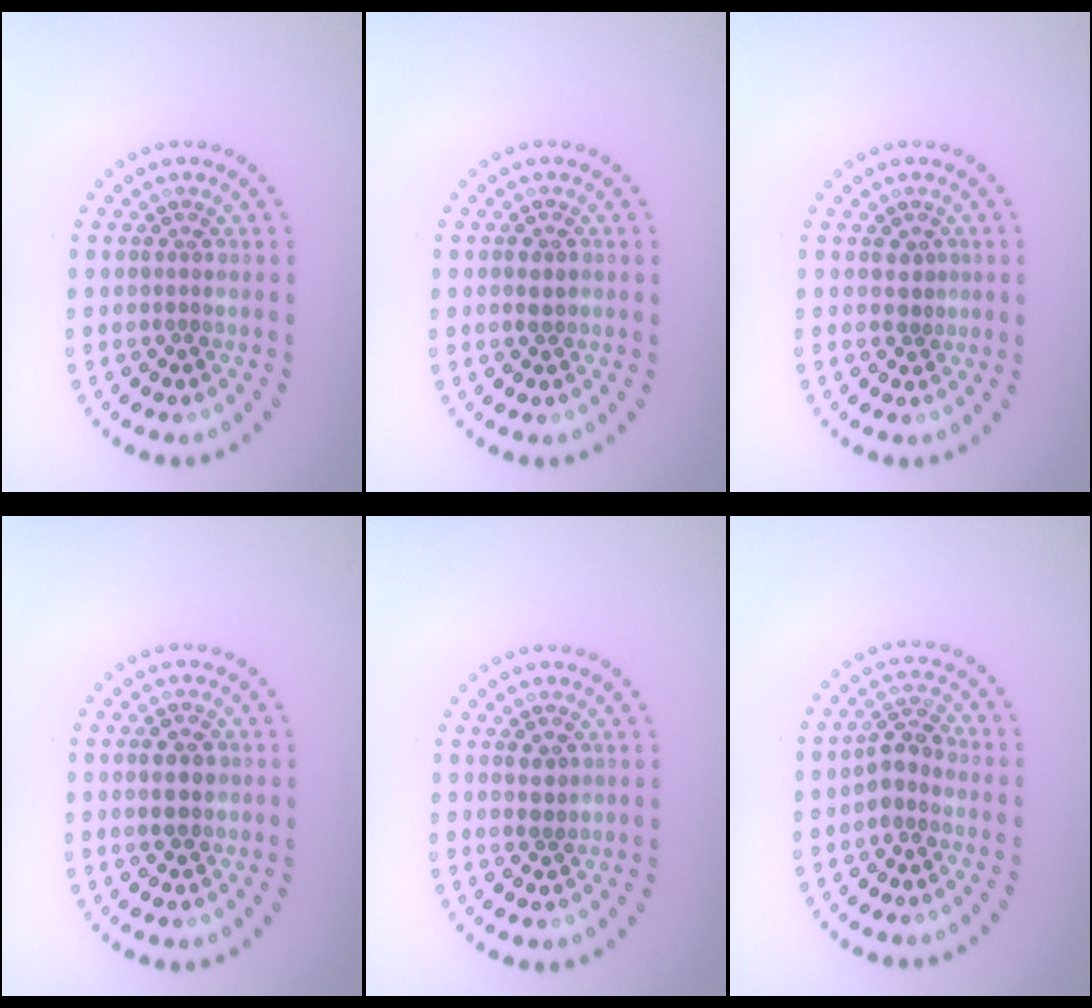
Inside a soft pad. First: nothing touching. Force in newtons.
{"total": 1.2, "press": 1.1, "slide": 0.1}
{"total": 1.2, "press": 1.1, "slide": 0.6}
{"total": 3.0, "press": 3.0, "slide": 0.0}
{"total": 1.3, "press": 1.2, "slide": 0.4}
{"total": 2.5, "press": 2.2, "slide": 1.2}